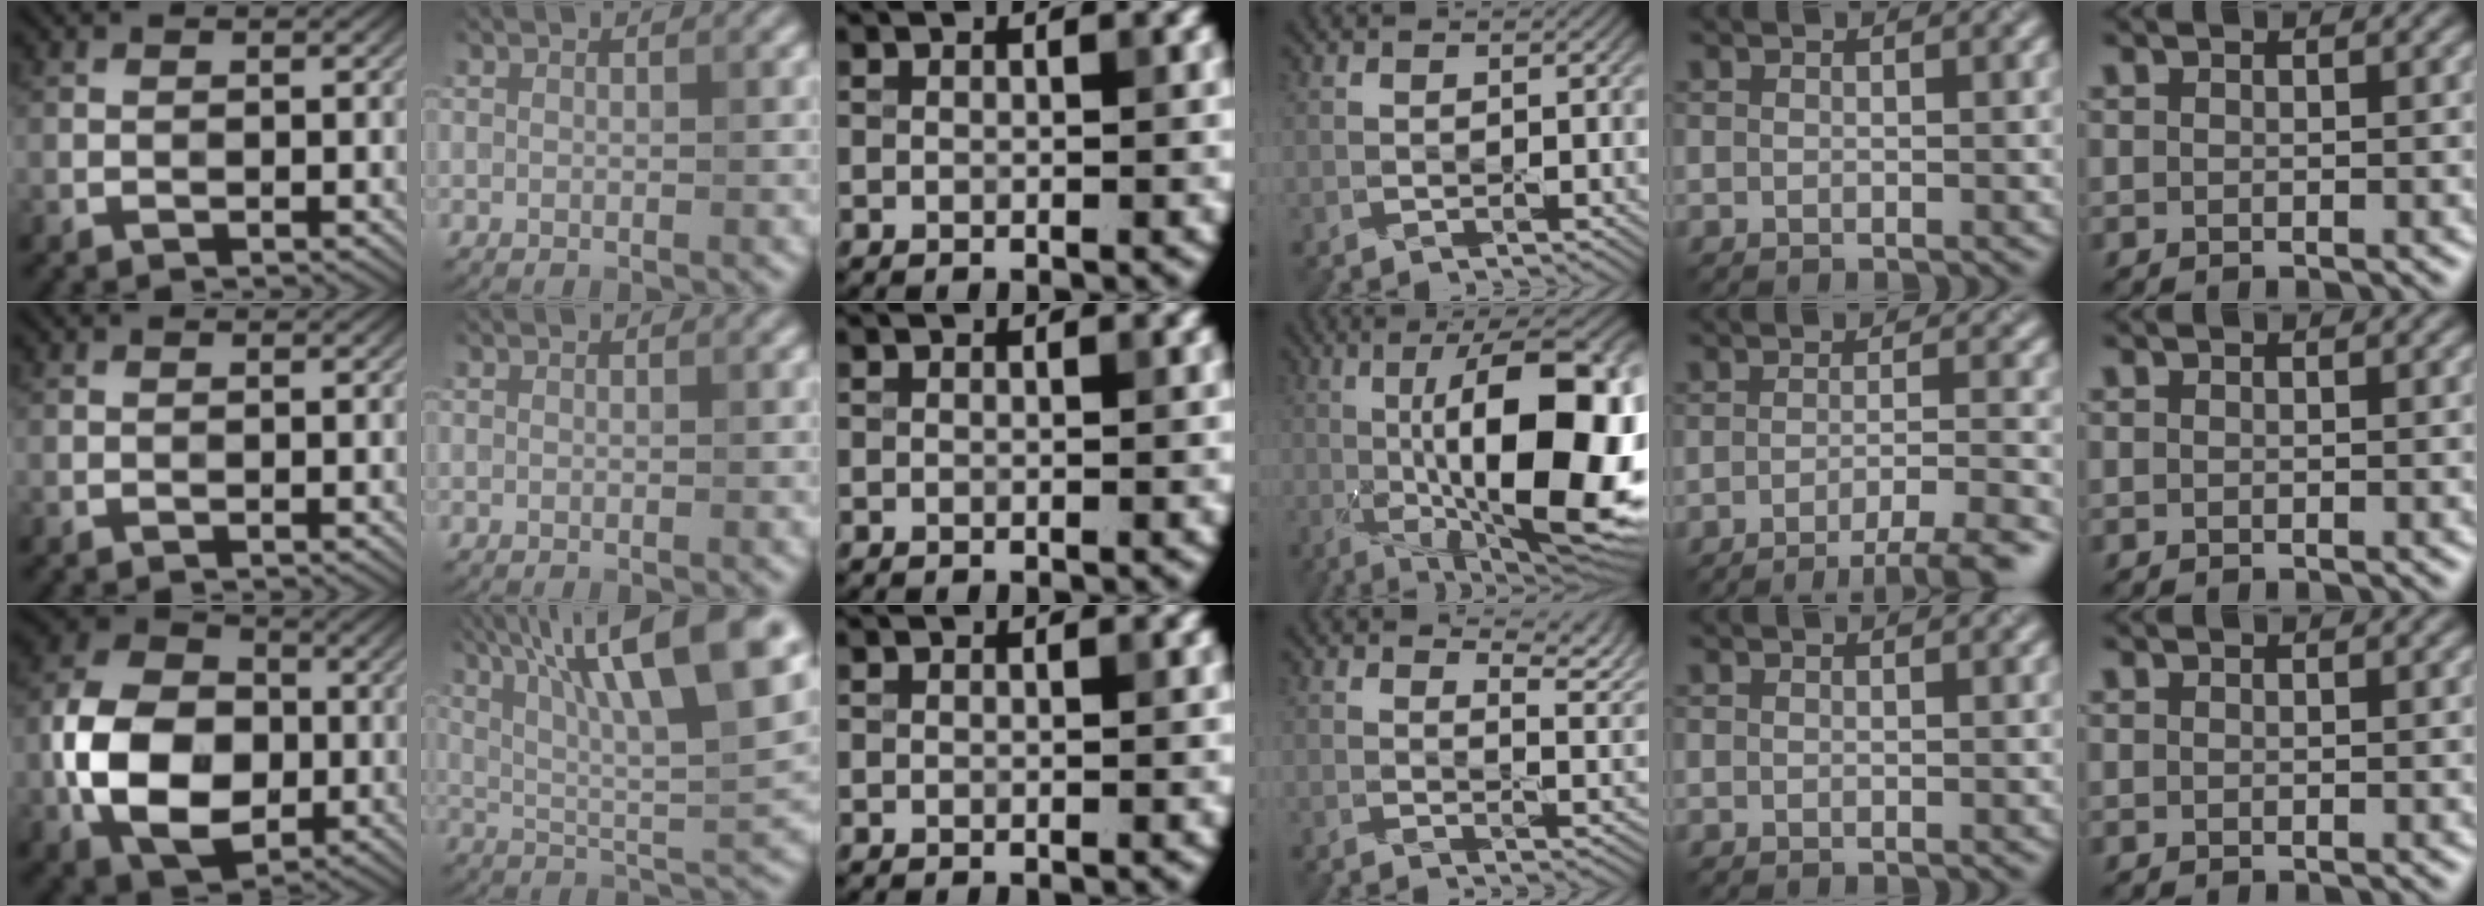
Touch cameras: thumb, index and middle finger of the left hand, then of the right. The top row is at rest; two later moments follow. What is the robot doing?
{"motion": "peel", "object": "plastic wrap"}